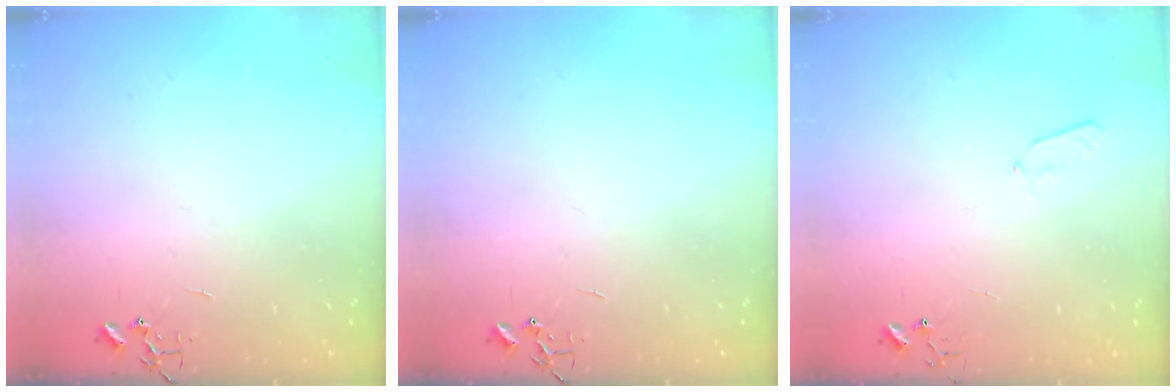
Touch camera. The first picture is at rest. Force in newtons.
{"total": 0.0}
{"total": 3.8, "press": 3.8, "slide": 0.5}